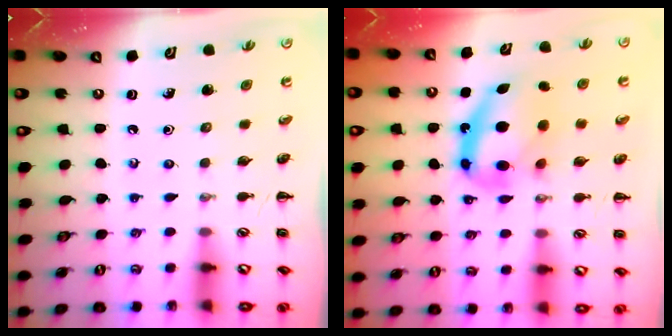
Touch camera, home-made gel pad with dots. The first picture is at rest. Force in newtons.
{"total": 12.5, "press": 12.1, "slide": 3.1}